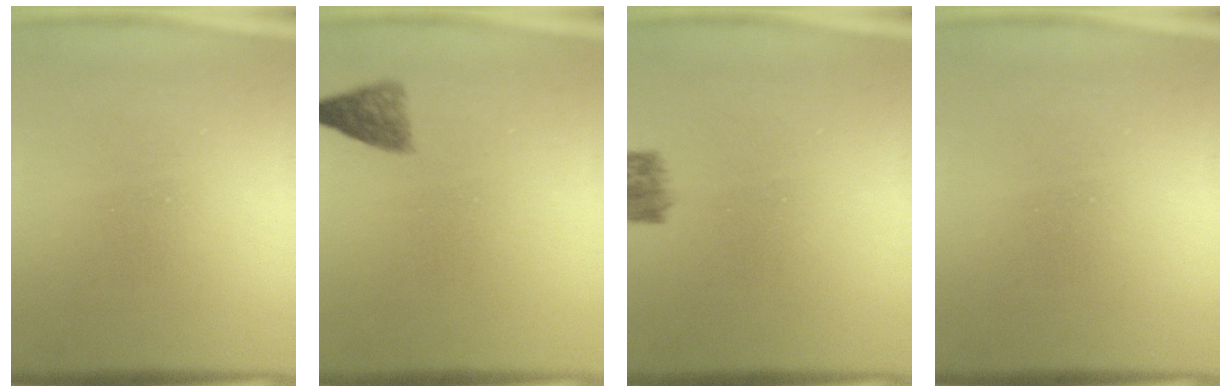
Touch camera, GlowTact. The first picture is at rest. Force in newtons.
{"total": 2.9}
{"total": 4.5}
{"total": 0.0}